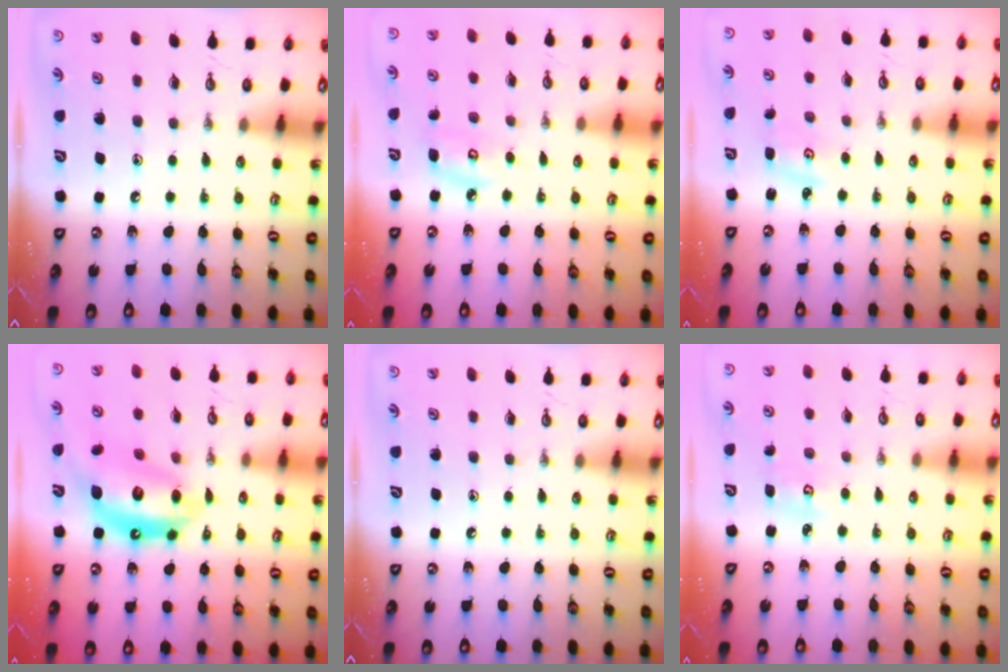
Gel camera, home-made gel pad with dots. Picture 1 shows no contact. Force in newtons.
{"total": 6.5, "press": 6.5, "slide": 0.6}
{"total": 2.3, "press": 2.2, "slide": 0.4}
{"total": 13.5, "press": 13.5, "slide": 1.2}
{"total": 0.0}
{"total": 3.5, "press": 3.4, "slide": 0.3}